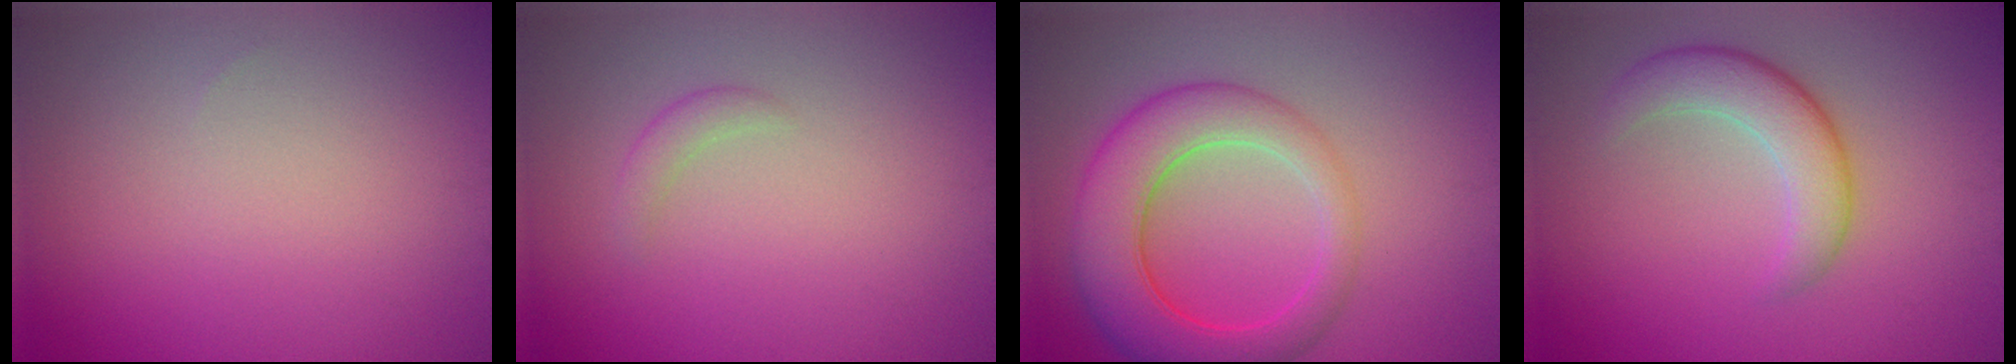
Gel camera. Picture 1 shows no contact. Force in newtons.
{"total": 1.1, "press": 1.1, "slide": 0.0}
{"total": 7.5, "press": 7.5, "slide": 0.2}
{"total": 4.2, "press": 4.2, "slide": 0.3}